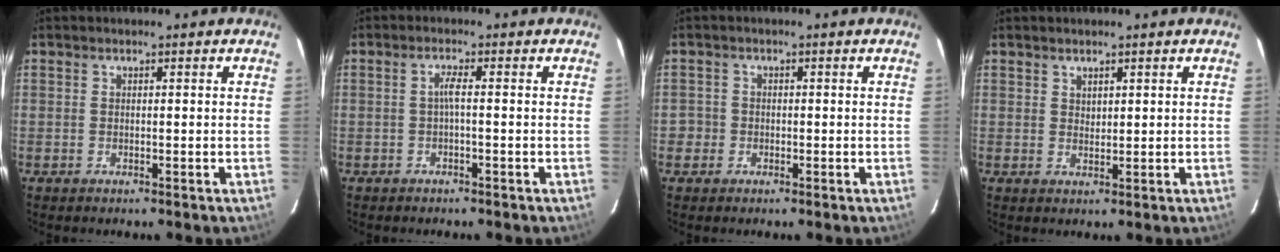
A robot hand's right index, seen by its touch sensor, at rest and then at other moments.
{"total": 1.4, "force": [-0.3, -0.2, 1.4], "torque": [-0.025, 0.004, -0.007]}
{"total": 2.3, "force": [-1.0, 2.1, 0.1], "torque": [-0.004, 0.008, -0.018]}
{"total": 1.6, "force": [1.3, 0.8, 0.5], "torque": [-0.004, 0.002, 0.023]}